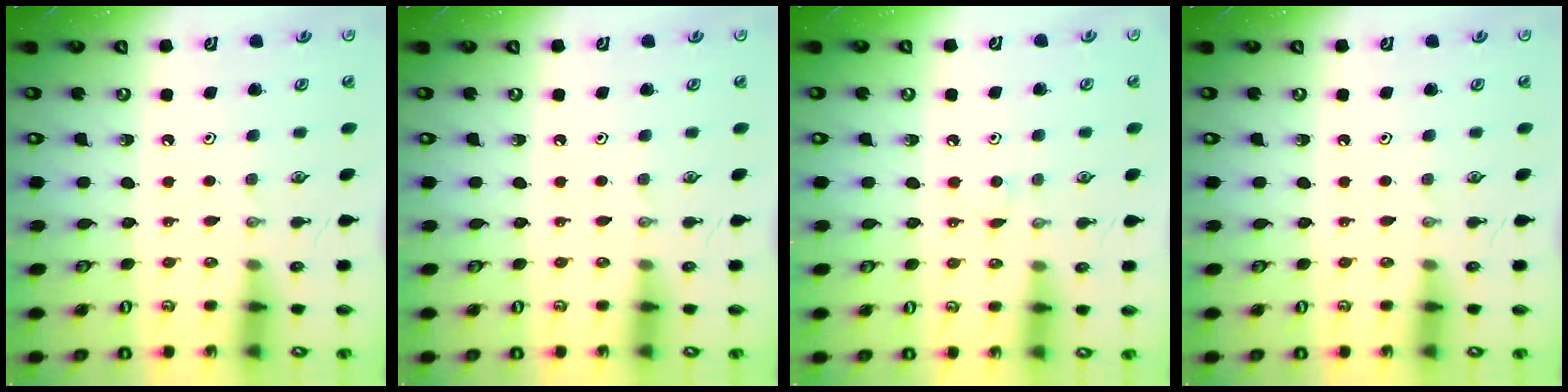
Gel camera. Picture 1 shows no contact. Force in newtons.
{"total": 0.0}
{"total": 2.9, "press": 2.9, "slide": 0.4}
{"total": 0.0}